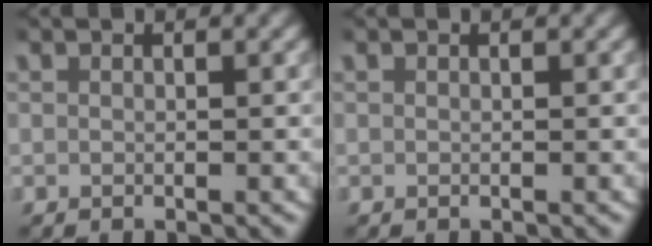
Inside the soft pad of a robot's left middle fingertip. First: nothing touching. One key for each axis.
{"total": 0.0}